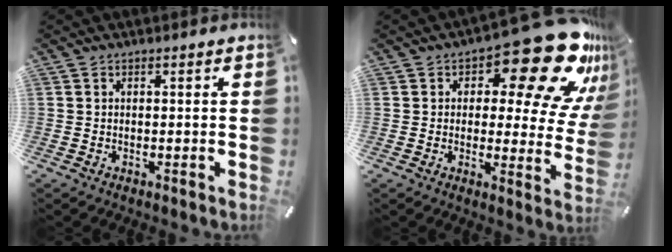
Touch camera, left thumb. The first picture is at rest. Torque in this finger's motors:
{"motor_torque": [2.52, 2.48, 1.80, -0.97, 0.10]}